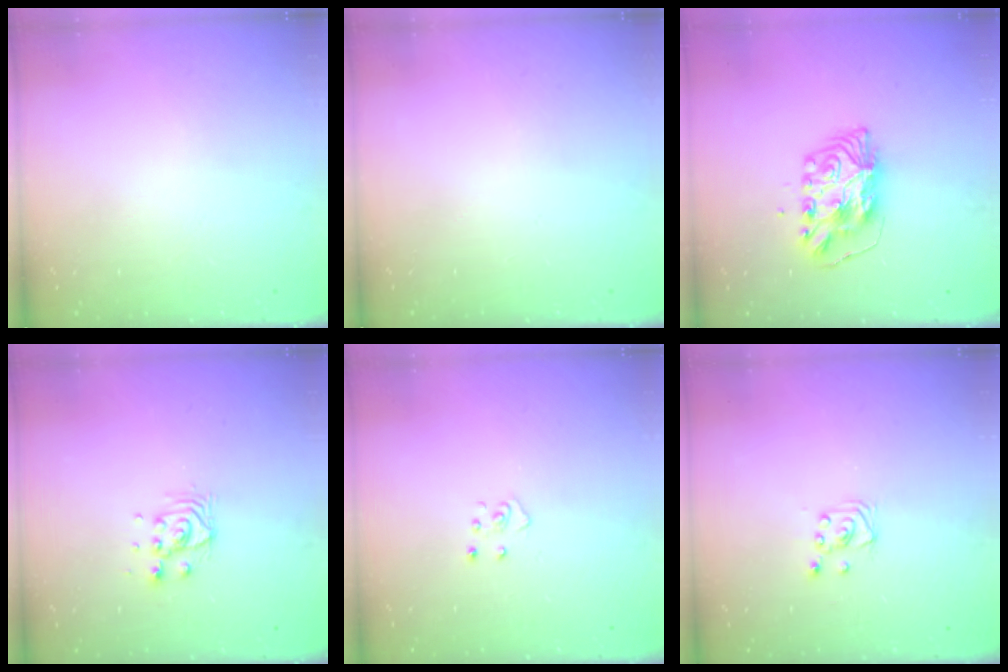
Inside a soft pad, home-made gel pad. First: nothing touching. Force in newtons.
{"total": 0.0}
{"total": 9.0, "press": 8.9, "slide": 0.7}
{"total": 5.4, "press": 5.4, "slide": 0.1}
{"total": 4.1, "press": 4.1, "slide": 0.3}
{"total": 2.0, "press": 2.0, "slide": 0.2}